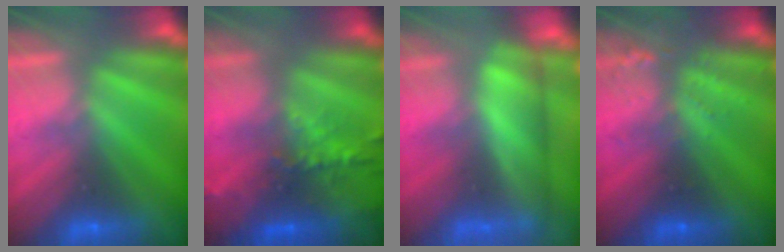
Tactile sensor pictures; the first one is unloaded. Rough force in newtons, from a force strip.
{"total": 6.4}
{"total": 4.6}
{"total": 3.4}